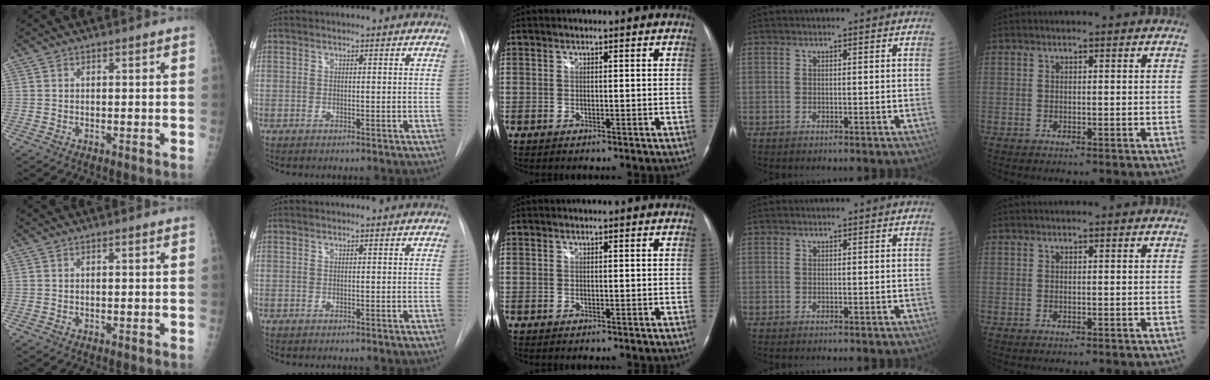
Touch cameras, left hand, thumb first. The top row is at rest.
{}